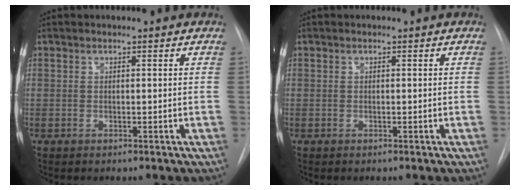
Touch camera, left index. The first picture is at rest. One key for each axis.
{"total": 0.0}